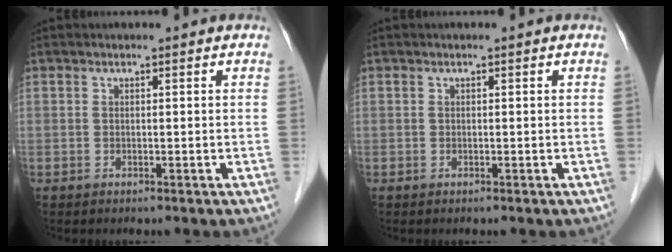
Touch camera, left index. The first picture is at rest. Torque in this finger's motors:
{"motor_torque": [-0.20, -0.07, -0.06, -0.01]}